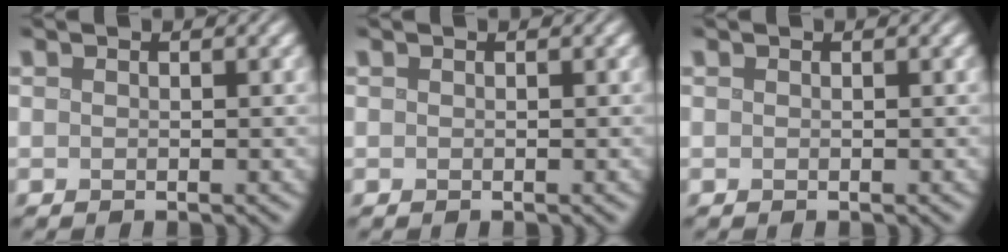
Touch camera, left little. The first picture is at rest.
{"total": 0.0}
{"total": 0.0}